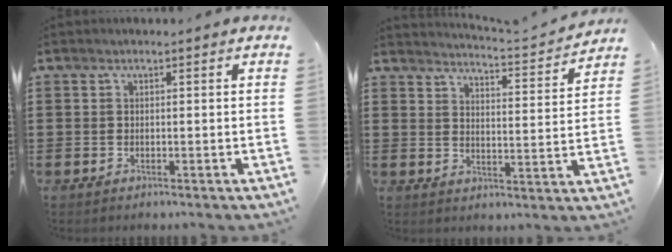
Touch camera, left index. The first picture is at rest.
{"total": 3.3, "force": [3.2, -0.7, 0.5], "torque": [-0.020, -0.034, 0.047]}